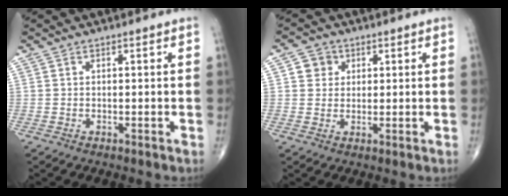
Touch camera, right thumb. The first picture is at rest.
{"total": 4.1, "force": [1.3, 3.7, 1.1], "torque": [0.003, 0.000, 0.016]}